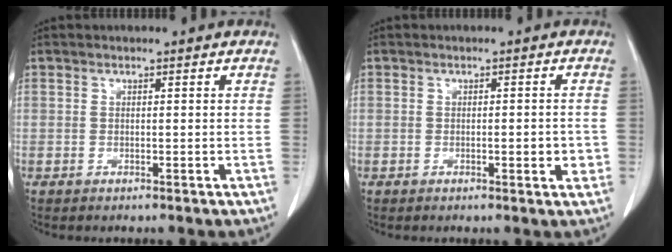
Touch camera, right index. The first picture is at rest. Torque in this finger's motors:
{"motor_torque": [0.36, -0.15, 0.04, 0.01]}